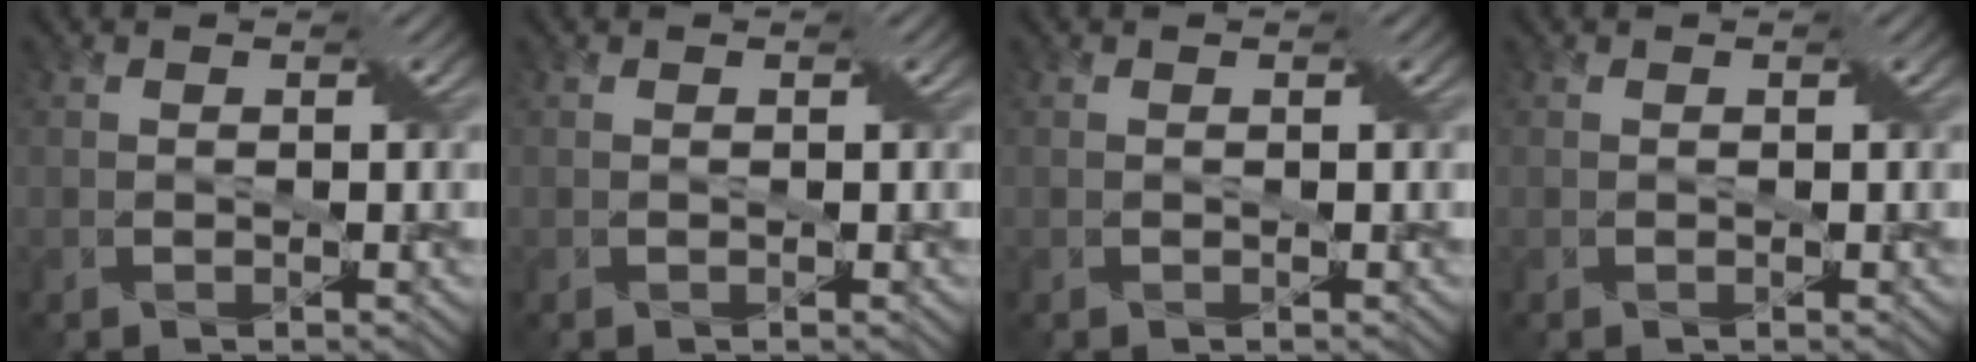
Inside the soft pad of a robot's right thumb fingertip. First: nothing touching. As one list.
[{"total": 0.0}, {"total": 0.0}, {"total": 0.0}]